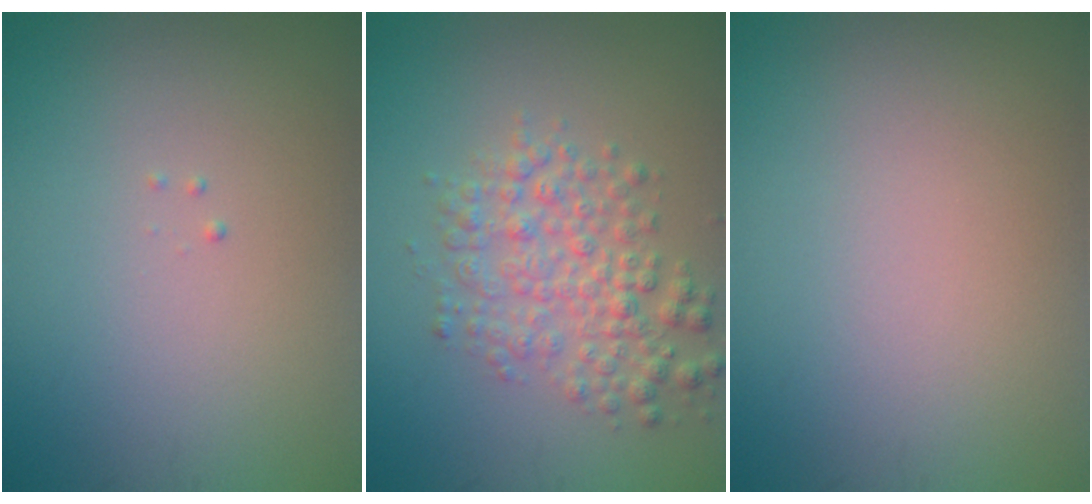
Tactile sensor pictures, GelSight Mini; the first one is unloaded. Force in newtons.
{"total": 4.2, "press": 4.2, "slide": 0.1}
{"total": 0.0}